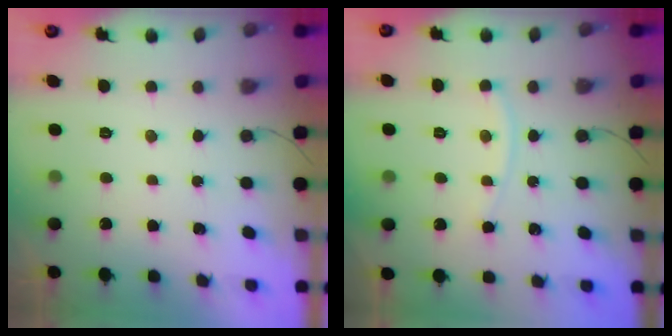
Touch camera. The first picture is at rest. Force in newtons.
{"total": 4.4, "press": 4.4, "slide": 0.2}